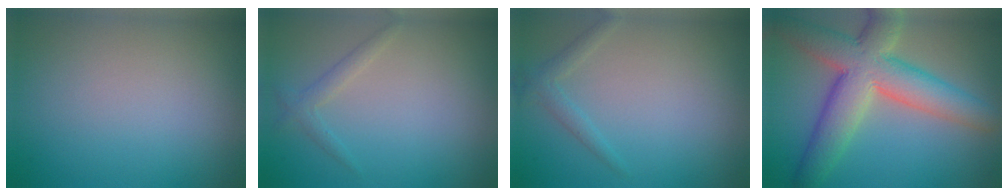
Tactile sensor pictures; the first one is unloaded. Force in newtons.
{"total": 1.3, "press": 1.3, "slide": 0.1}
{"total": 1.4, "press": 1.4, "slide": 0.1}
{"total": 9.0, "press": 8.9, "slide": 0.7}